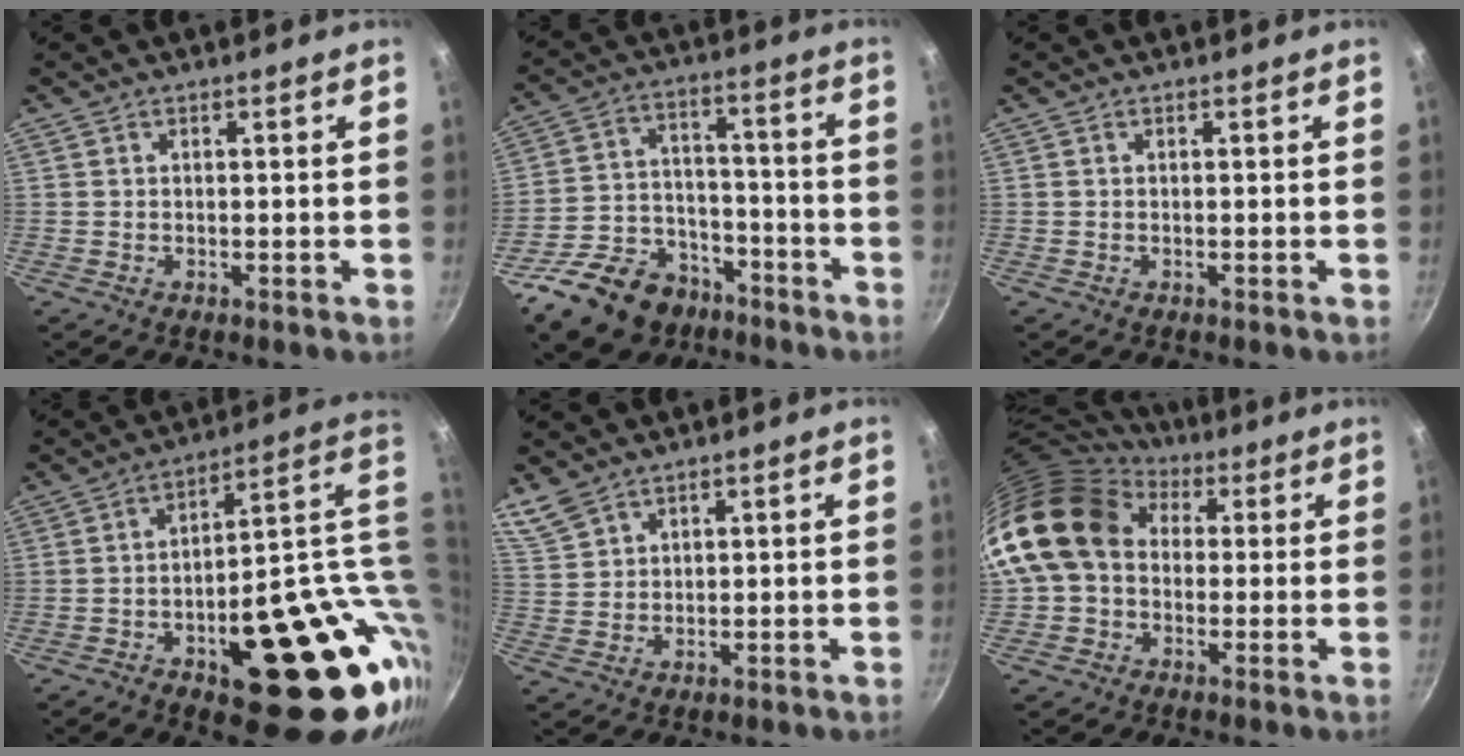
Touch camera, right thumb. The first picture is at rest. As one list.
[{"total": 17.1, "force": [-10.5, 11.2, 7.3], "torque": [-0.103, 0.072, -0.170]}, {"total": 0.0}, {"total": 28.1, "force": [-1.0, 13.0, 24.9], "torque": [-0.286, 0.006, 0.010]}, {"total": 5.1, "force": [4.2, 2.6, 1.5], "torque": [-0.020, -0.005, 0.094]}, {"total": 15.6, "force": [2.8, 12.2, 9.3], "torque": [-0.152, 0.025, 0.035]}]